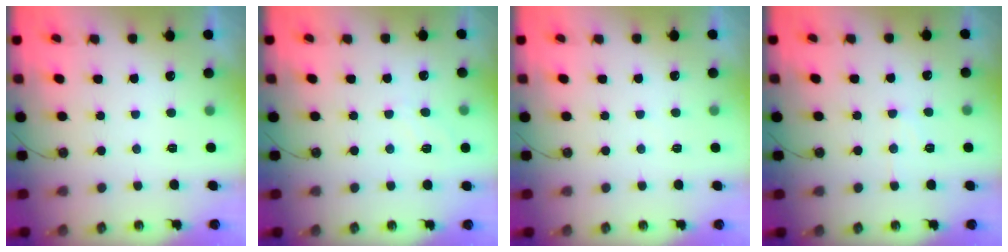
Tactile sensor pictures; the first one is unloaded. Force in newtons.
{"total": 4.5, "press": 4.5, "slide": 0.5}
{"total": 3.6, "press": 3.6, "slide": 0.4}
{"total": 7.7, "press": 7.6, "slide": 0.8}